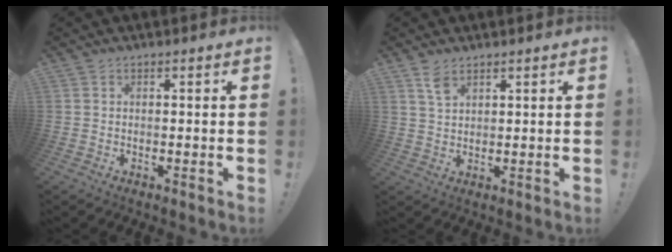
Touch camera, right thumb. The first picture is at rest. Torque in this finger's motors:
{"motor_torque": [-0.05, 0.13, 0.22, 0.49, 0.00]}